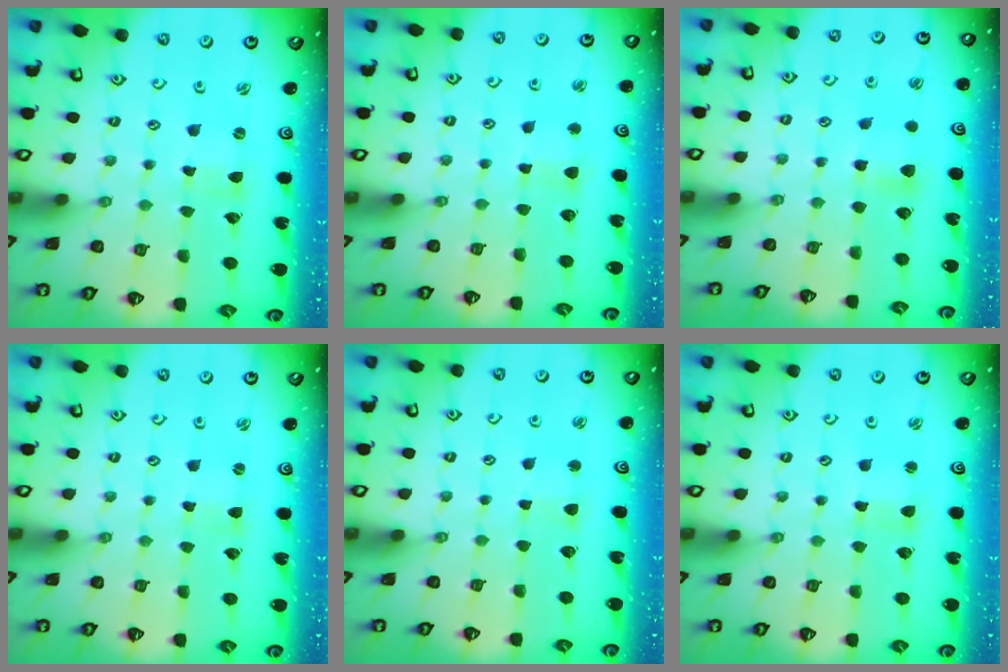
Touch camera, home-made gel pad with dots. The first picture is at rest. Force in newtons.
{"total": 3.1, "press": 3.1, "slide": 0.4}
{"total": 5.2, "press": 5.2, "slide": 0.6}
{"total": 0.6, "press": 0.6, "slide": 0.1}
{"total": 2.4, "press": 2.4, "slide": 0.3}
{"total": 1.5, "press": 1.5, "slide": 0.2}